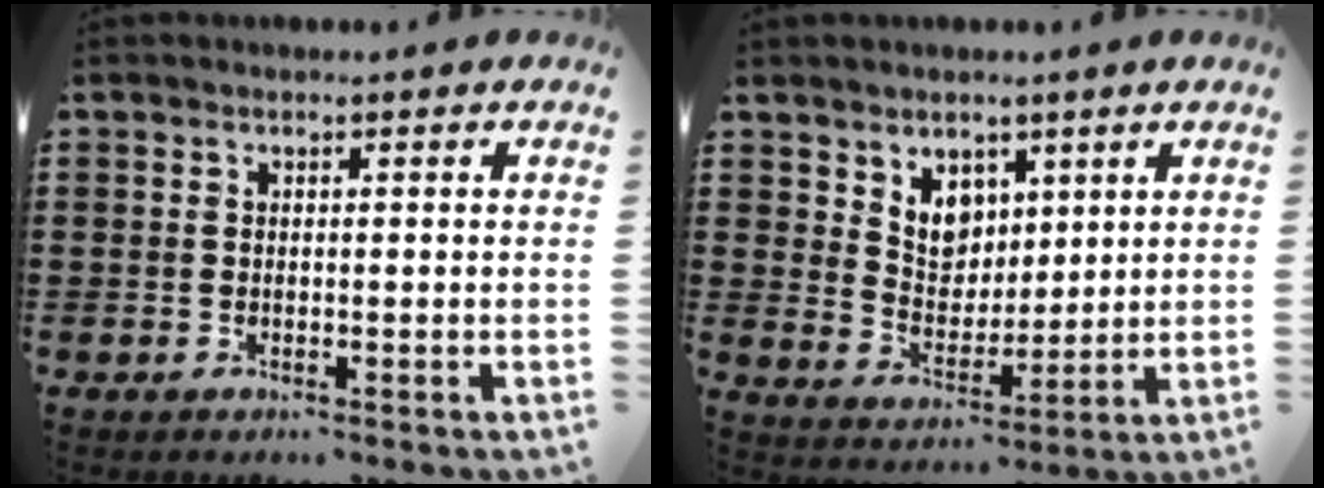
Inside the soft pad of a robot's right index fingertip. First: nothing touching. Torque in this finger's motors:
{"motor_torque": [0.83, 0.83, 0.12, 0.05]}